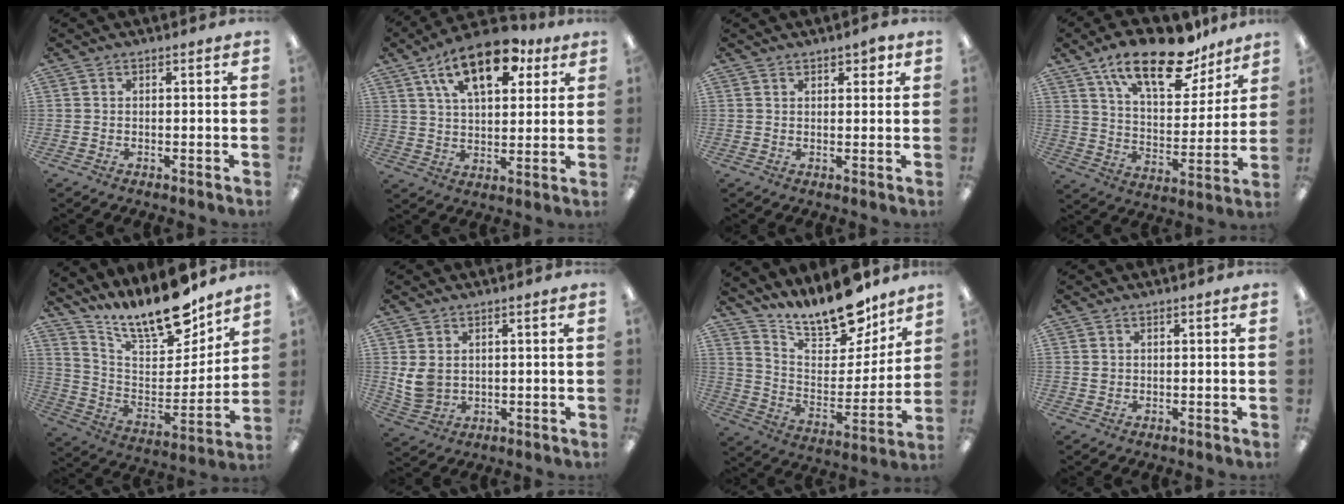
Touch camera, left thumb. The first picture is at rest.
{"total": 17.2, "force": [9.3, 8.7, 11.6], "torque": [-0.172, -0.030, 0.157]}
{"total": 2.3, "force": [1.6, 1.0, 1.2], "torque": [-0.008, -0.004, 0.025]}
{"total": 20.6, "force": [14.3, 8.2, 12.3], "torque": [-0.191, -0.085, 0.242]}
{"total": 17.2, "force": [14.6, 5.0, 7.6], "torque": [-0.134, -0.111, 0.256]}
{"total": 5.3, "force": [1.5, 4.2, 3.0], "torque": [-0.064, -0.003, 0.029]}
{"total": 16.0, "force": [14.0, 5.3, 5.7], "torque": [-0.101, -0.113, 0.245]}
{"total": 0.9, "force": [0.4, 0.8, 0.4], "torque": [-0.009, 0.003, 0.006]}